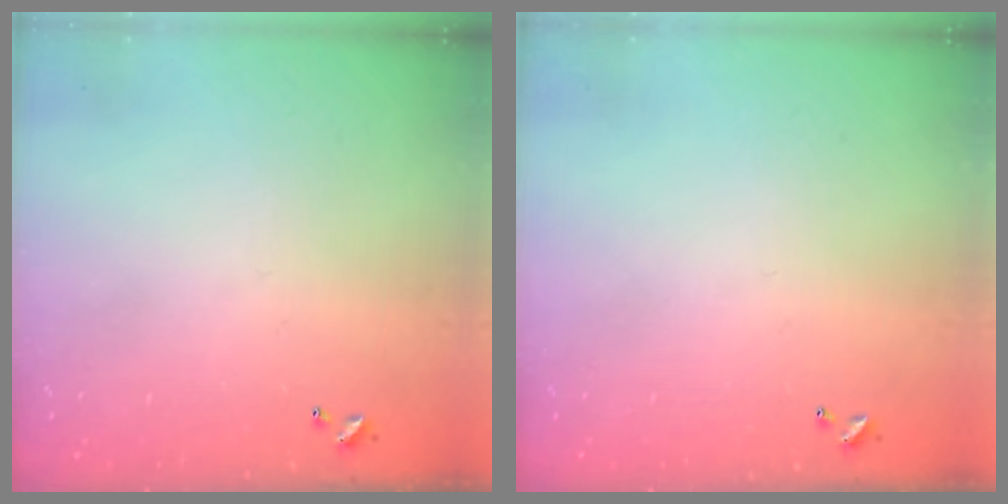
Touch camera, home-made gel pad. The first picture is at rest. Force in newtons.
{"total": 0.0}